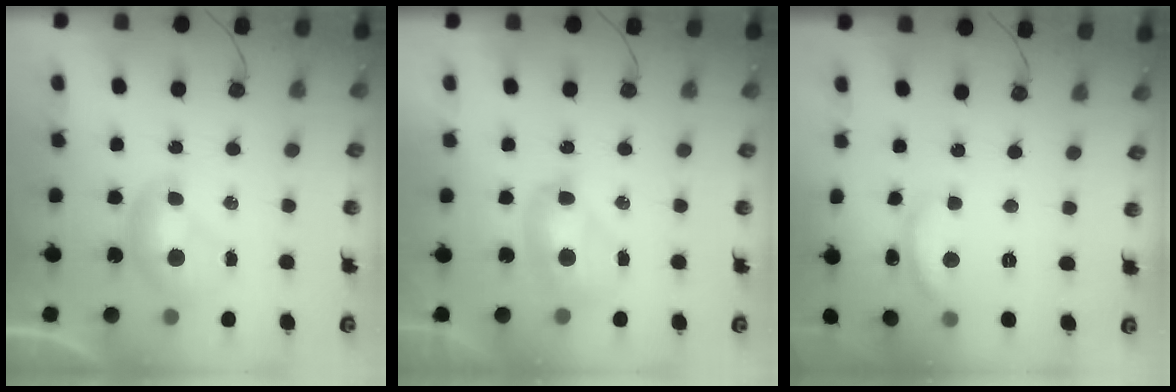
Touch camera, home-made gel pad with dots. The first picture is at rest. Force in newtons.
{"total": 2.7, "press": 2.7, "slide": 0.1}
{"total": 6.1, "press": 6.1, "slide": 0.7}